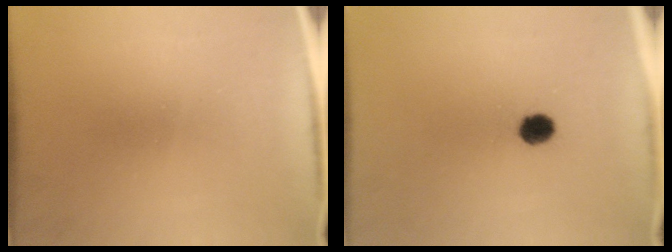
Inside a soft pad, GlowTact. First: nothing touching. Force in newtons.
{"total": 4.0}